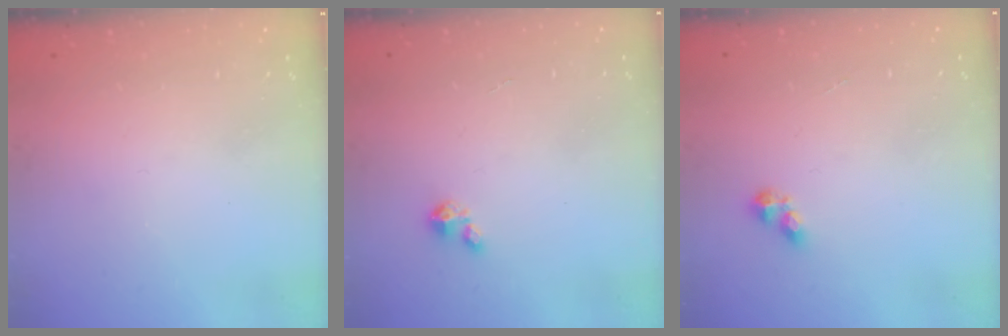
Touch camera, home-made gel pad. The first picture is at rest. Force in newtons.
{"total": 2.0, "press": 2.0, "slide": 0.1}
{"total": 3.0, "press": 2.9, "slide": 0.5}